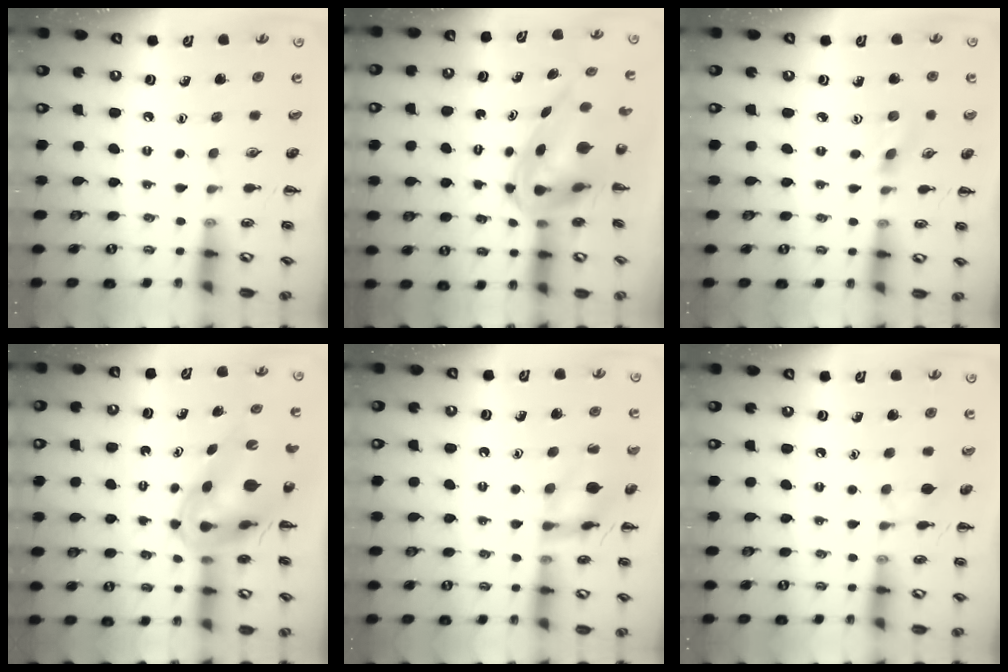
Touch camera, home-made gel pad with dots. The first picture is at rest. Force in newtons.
{"total": 7.3, "press": 6.9, "slide": 2.4}
{"total": 1.1, "press": 1.0, "slide": 0.5}
{"total": 7.8, "press": 7.4, "slide": 2.4}
{"total": 12.6, "press": 12.6, "slide": 0.6}
{"total": 4.0, "press": 4.0, "slide": 0.7}